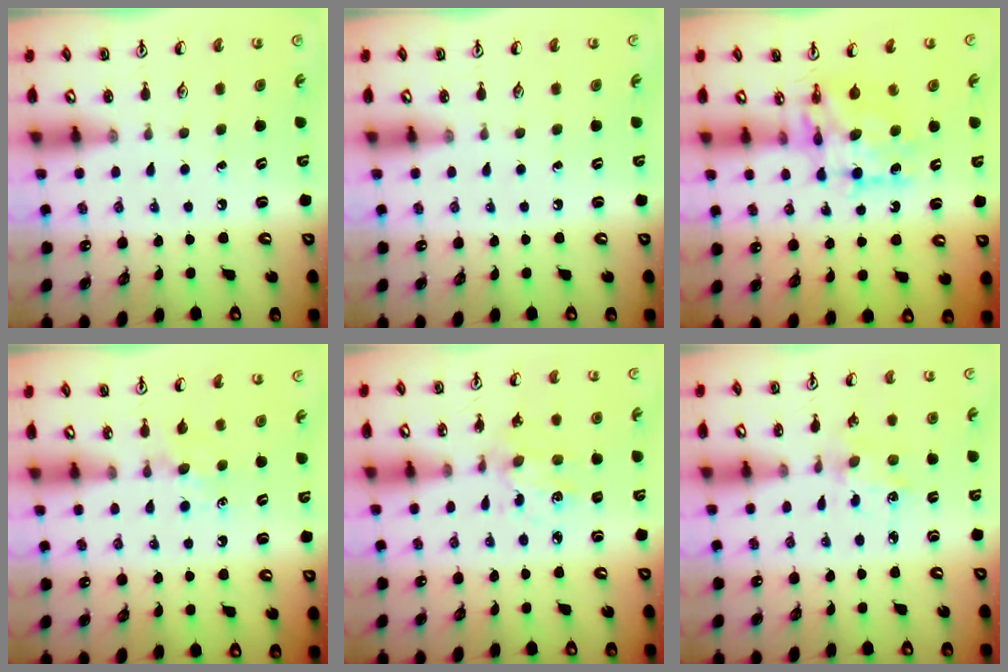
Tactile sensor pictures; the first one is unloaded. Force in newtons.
{"total": 0.0}
{"total": 8.6, "press": 8.5, "slide": 0.7}
{"total": 4.1, "press": 4.1, "slide": 0.6}
{"total": 2.1, "press": 2.1, "slide": 0.4}
{"total": 2.5, "press": 2.4, "slide": 0.4}